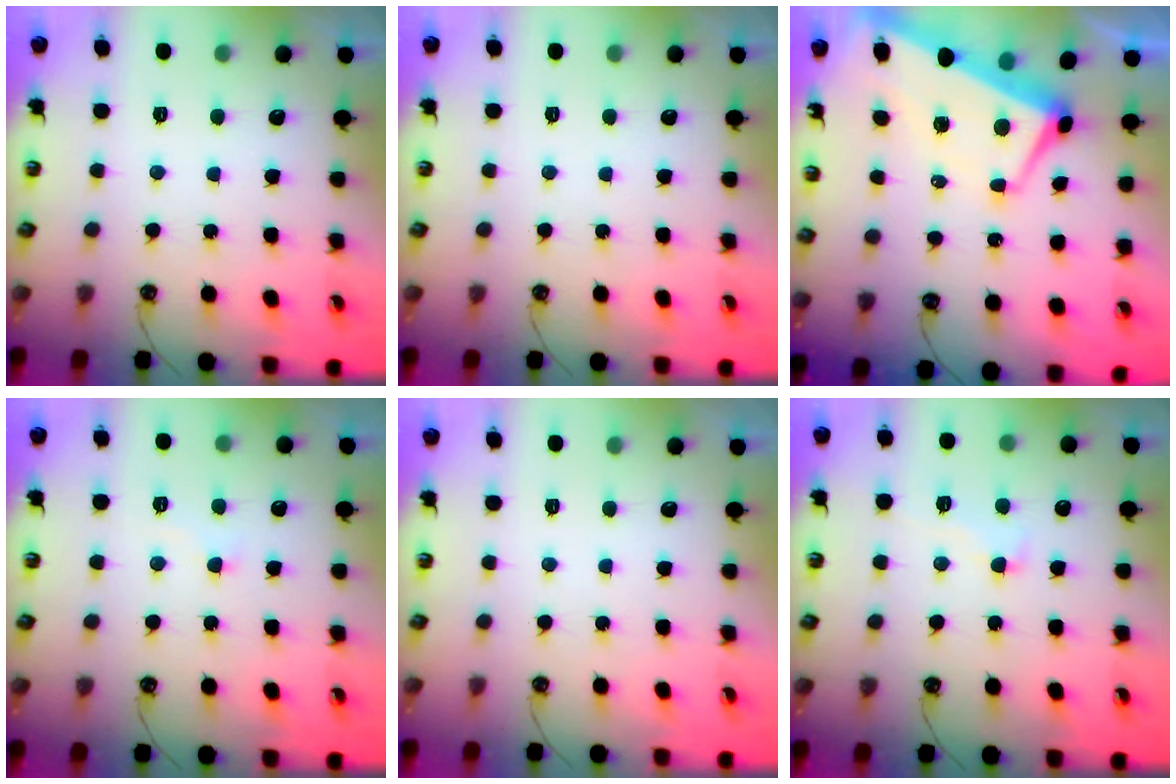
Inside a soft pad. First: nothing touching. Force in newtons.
{"total": 0.0}
{"total": 1.8, "press": 1.1, "slide": 1.3}
{"total": 4.1, "press": 4.1, "slide": 0.5}
{"total": 0.0}
{"total": 0.9, "press": 0.4, "slide": 0.8}